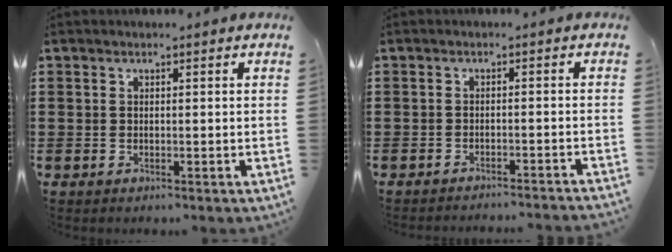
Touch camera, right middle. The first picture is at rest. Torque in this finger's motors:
{"motor_torque": [0.12, -0.09, 0.19, 0.12]}